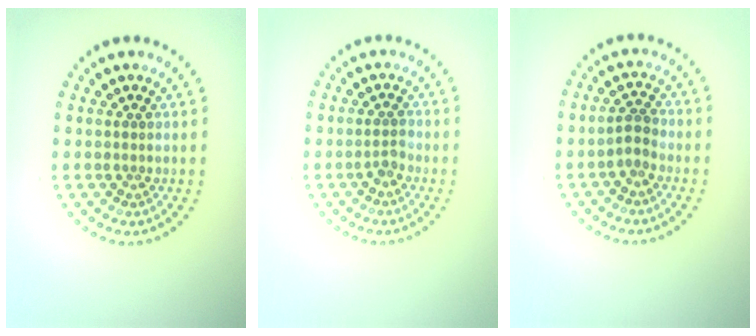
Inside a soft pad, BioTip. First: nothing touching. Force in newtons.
{"total": 1.2, "press": 1.0, "slide": 0.6}
{"total": 1.4, "press": 1.2, "slide": 0.8}